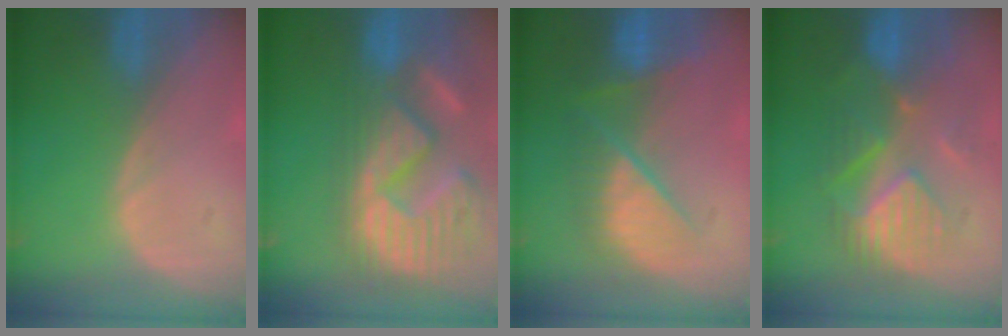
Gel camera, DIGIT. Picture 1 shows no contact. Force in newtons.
{"total": 15.4, "press": 12.6, "slide": 8.8}
{"total": 9.7, "press": 8.3, "slide": 5.1}
{"total": 8.6, "press": 8.6, "slide": 0.3}